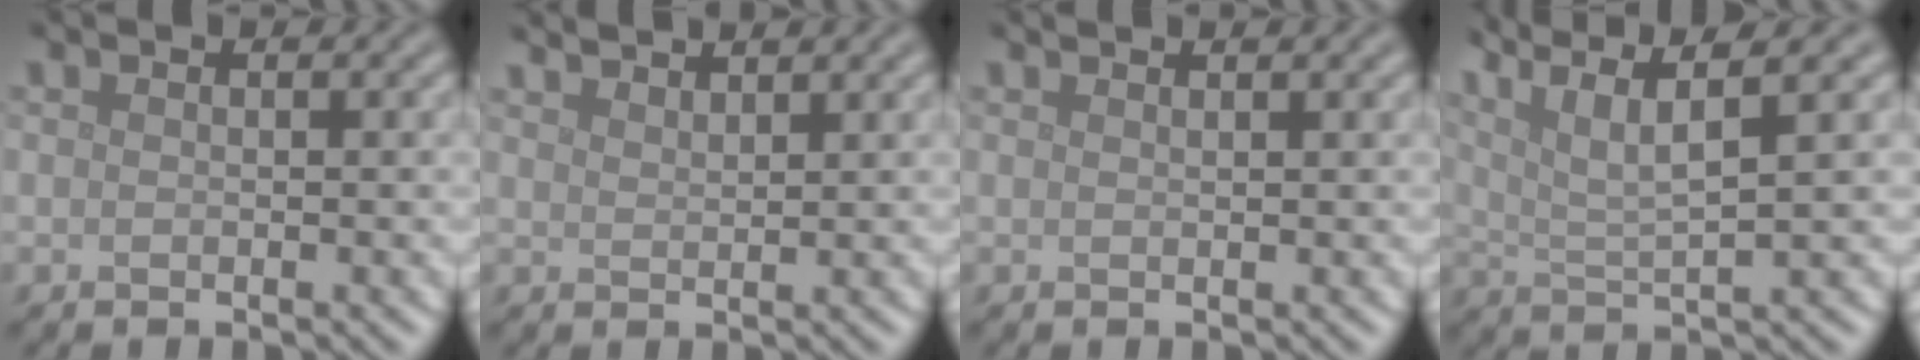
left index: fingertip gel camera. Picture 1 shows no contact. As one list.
[{"total": 2.7, "force": [2.6, 0.4, 0.8], "torque": [0.000, 0.004, 0.036]}, {"total": 1.4, "force": [1.2, 0.3, 0.6], "torque": [-0.003, 0.000, 0.009]}, {"total": 7.7, "force": [4.8, 1.7, 5.7], "torque": [-0.099, 0.021, 0.076]}]